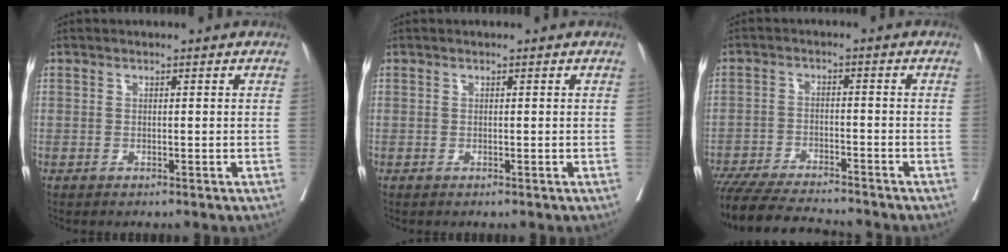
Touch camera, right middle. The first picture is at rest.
{"total": 0.0}
{"total": 12.8, "force": [-11.8, 1.3, 4.9], "torque": [-0.080, -0.014, -0.184]}